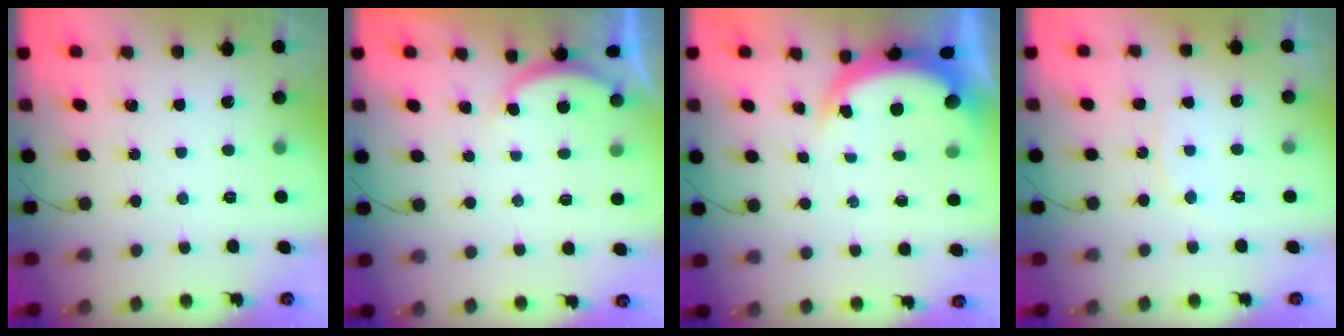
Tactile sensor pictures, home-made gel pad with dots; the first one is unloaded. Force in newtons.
{"total": 2.5, "press": 2.5, "slide": 0.5}
{"total": 4.0, "press": 3.9, "slide": 0.6}
{"total": 6.6, "press": 6.6, "slide": 0.3}